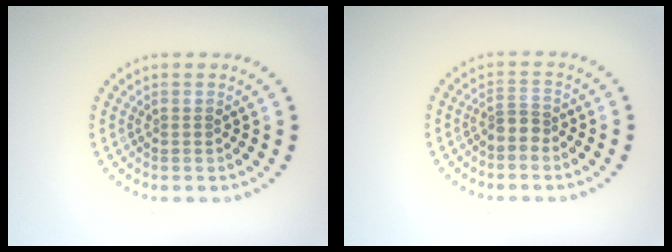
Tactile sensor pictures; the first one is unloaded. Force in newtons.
{"total": 1.8, "press": 1.2, "slide": 1.3}